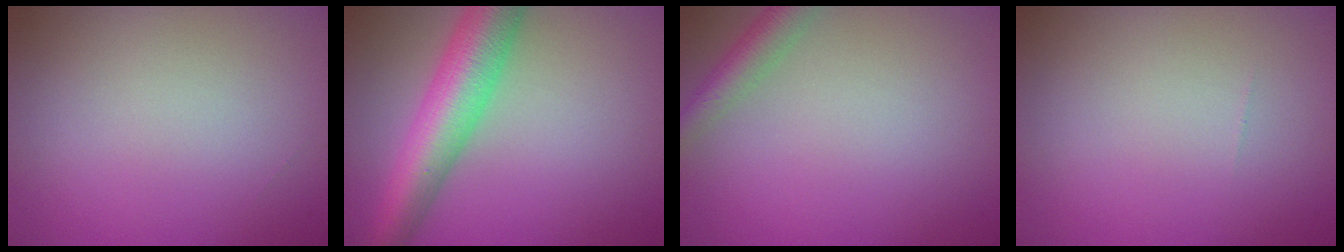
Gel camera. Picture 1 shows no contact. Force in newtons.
{"total": 8.2, "press": 8.2, "slide": 0.4}
{"total": 2.9, "press": 2.9, "slide": 0.2}
{"total": 0.0}